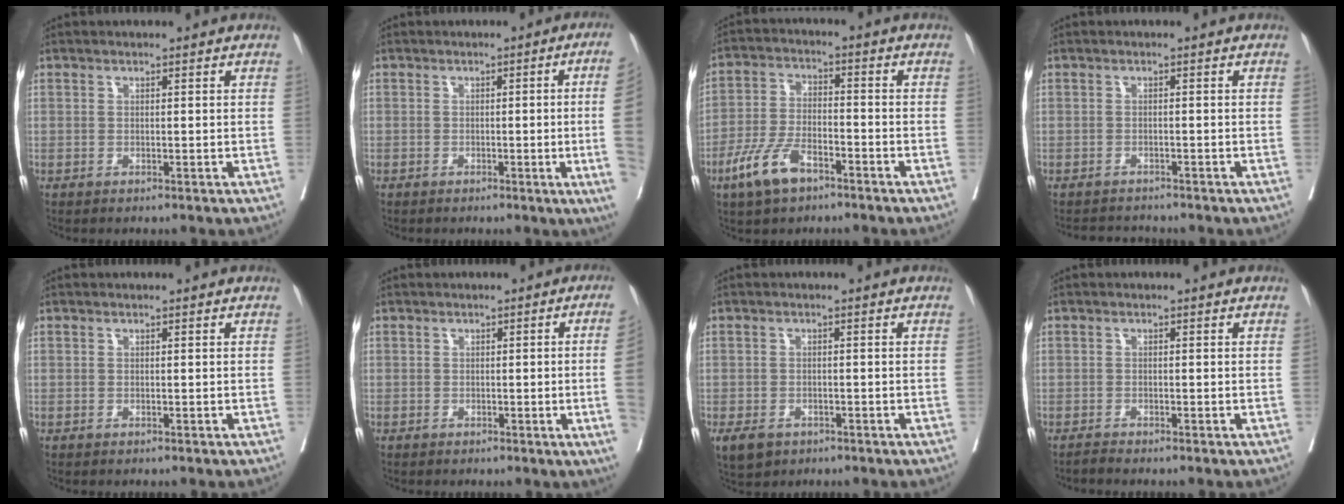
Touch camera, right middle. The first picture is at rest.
{"total": 10.8, "force": [-1.4, -3.2, 10.3], "torque": [-0.099, -0.018, -0.020]}
{"total": 8.2, "force": [-5.1, 3.1, 5.6], "torque": [-0.126, -0.002, -0.097]}
{"total": 3.3, "force": [-3.3, 0.5, 0.2], "torque": [-0.002, -0.011, -0.051]}
{"total": 0.0}
{"total": 6.9, "force": [-0.8, -2.2, 6.5], "torque": [-0.078, -0.016, -0.008]}
{"total": 4.3, "force": [-2.7, 2.9, 1.8], "torque": [-0.034, -0.004, -0.037]}
{"total": 0.7, "force": [-0.7, -0.2, 0.0], "torque": [-0.006, -0.004, -0.014]}